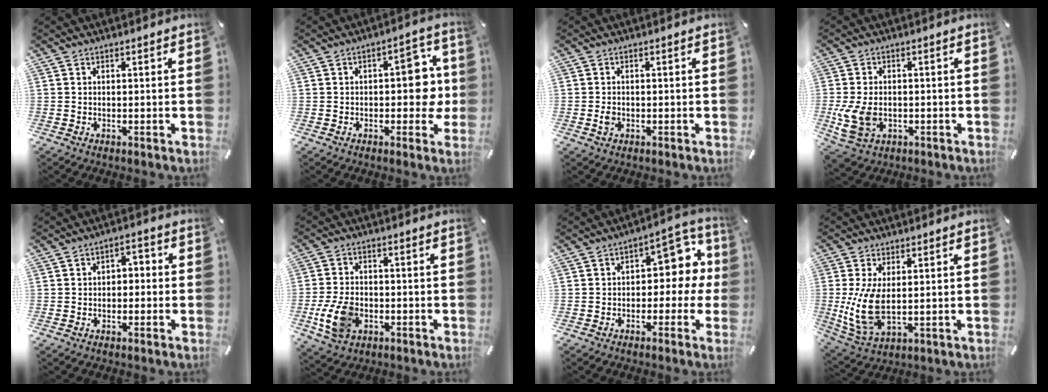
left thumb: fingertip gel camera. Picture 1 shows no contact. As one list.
[{"total": 11.1, "force": [0.0, 6.6, 9.0], "torque": [-0.092, 0.000, -0.004]}, {"total": 1.6, "force": [-0.4, 1.1, 1.0], "torque": [-0.019, 0.003, -0.008]}, {"total": 9.4, "force": [-1.8, 6.8, 6.2], "torque": [-0.138, -0.001, -0.028]}, {"total": 2.9, "force": [-1.9, 1.9, 1.1], "torque": [-0.021, 0.014, -0.038]}, {"total": 9.7, "force": [-2.9, 6.8, 6.2], "torque": [-0.133, 0.003, -0.051]}, {"total": 9.5, "force": [1.7, 6.1, 7.0], "torque": [-0.084, -0.008, 0.025]}, {"total": 10.1, "force": [0.5, 4.9, 8.8], "torque": [-0.207, -0.025, 0.014]}]